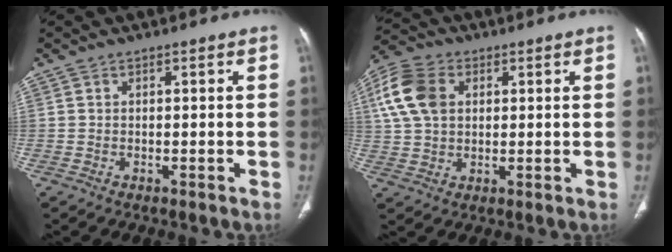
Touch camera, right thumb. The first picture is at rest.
{"total": 11.4, "force": [2.9, 8.0, 7.5], "torque": [-0.150, 0.012, 0.052]}